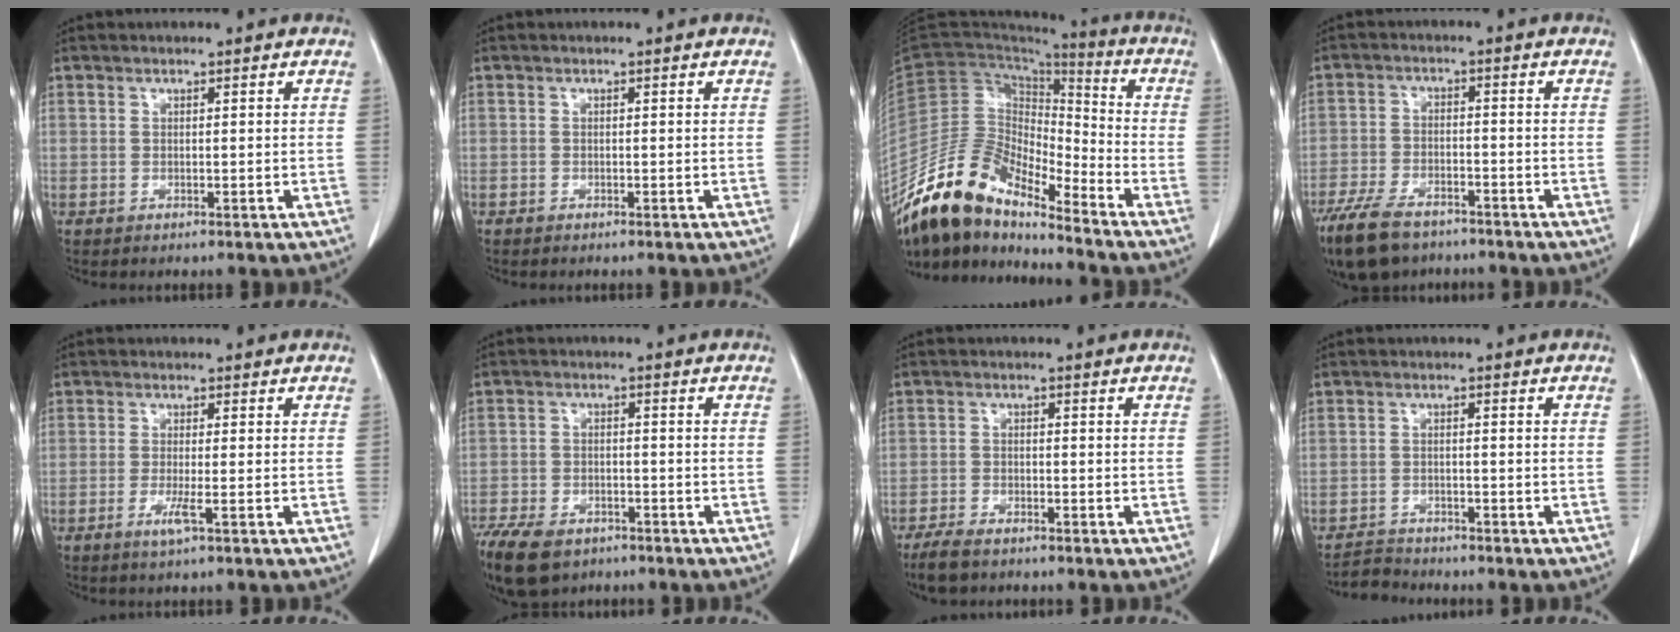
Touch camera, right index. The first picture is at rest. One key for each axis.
{"total": 0.0}
{"total": 14.6, "fx": -12.2, "fy": 4.5, "fz": 6.5, "tx": -0.120, "ty": 0.036, "tz": -0.234}
{"total": 10.8, "fx": -8.2, "fy": 4.3, "fz": 5.6, "tx": -0.109, "ty": -0.017, "tz": -0.143}
{"total": 2.5, "fx": -1.2, "fy": -0.3, "fz": 2.2, "tx": -0.044, "ty": -0.006, "tz": -0.026}
{"total": 13.7, "fx": -9.4, "fy": 7.3, "fz": 6.9, "tx": -0.172, "ty": -0.016, "tz": -0.153}
{"total": 4.4, "fx": -3.6, "fy": 1.2, "fz": 2.1, "tx": -0.044, "ty": -0.009, "tz": -0.069}
{"total": 3.0, "fx": -2.9, "fy": 0.3, "fz": -0.5, "tx": 0.007, "ty": -0.013, "tz": -0.055}